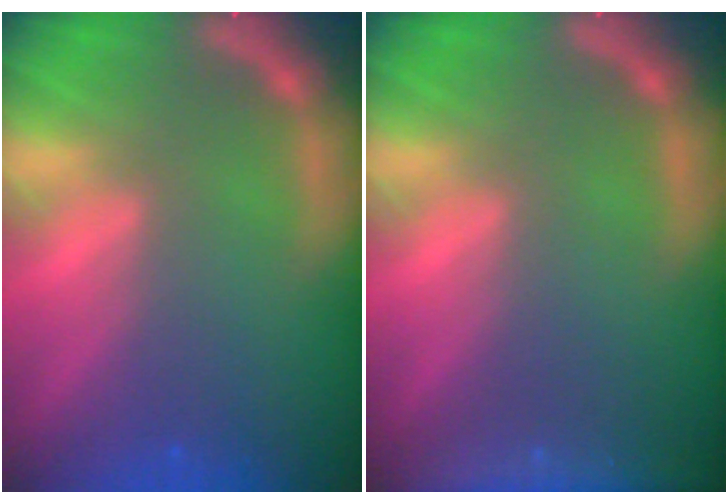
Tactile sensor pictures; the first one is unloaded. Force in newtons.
{"total": 9.0}